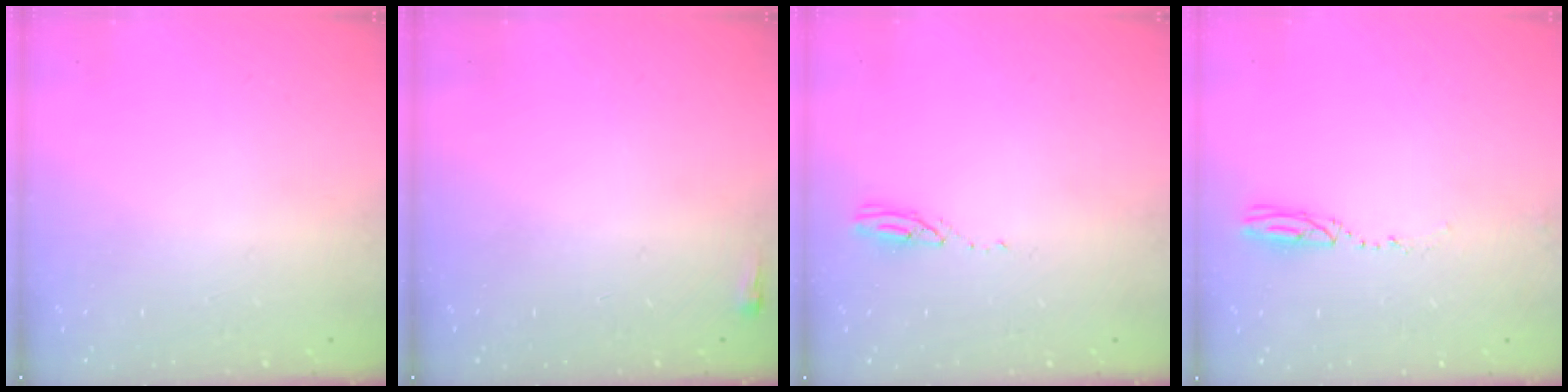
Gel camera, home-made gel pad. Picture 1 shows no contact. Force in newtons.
{"total": 2.0, "press": 2.0, "slide": 0.5}
{"total": 3.1, "press": 3.1, "slide": 0.1}
{"total": 3.3, "press": 3.1, "slide": 1.2}